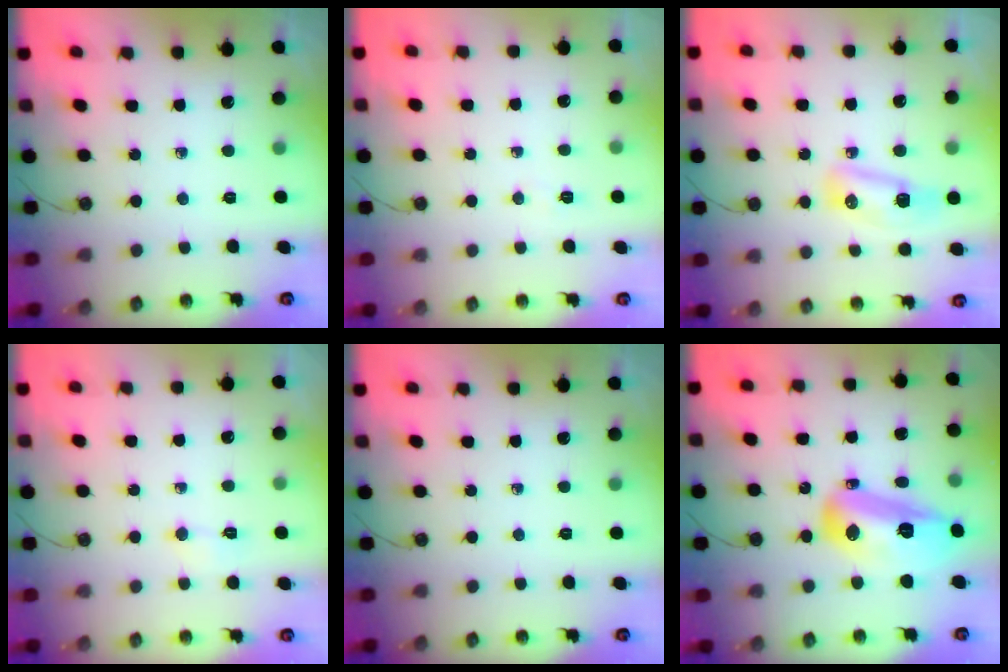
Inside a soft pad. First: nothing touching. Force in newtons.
{"total": 3.1, "press": 3.0, "slide": 0.7}
{"total": 8.2, "press": 8.2, "slide": 0.9}
{"total": 2.7, "press": 2.6, "slide": 0.5}
{"total": 0.0}
{"total": 16.2, "press": 16.2, "slide": 1.5}